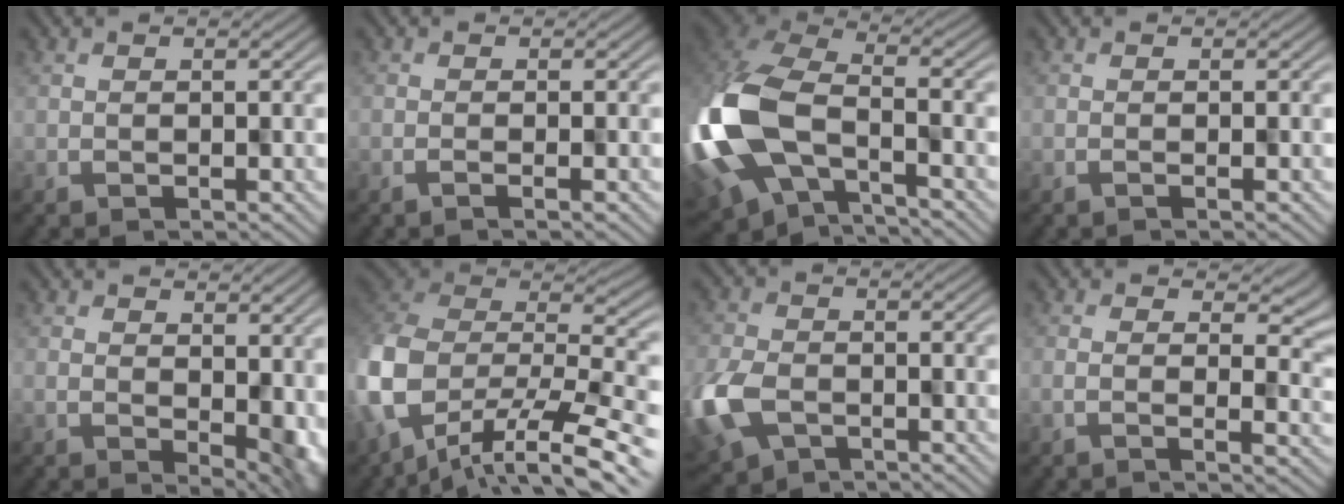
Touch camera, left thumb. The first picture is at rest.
{"total": 1.3, "force": [-0.6, 0.0, 1.2], "torque": [-0.015, 0.005, -0.021]}
{"total": 16.6, "force": [-3.4, 10.4, 12.4], "torque": [-0.315, -0.033, -0.055]}
{"total": 0.7, "force": [-0.3, 0.0, 0.6], "torque": [-0.007, 0.004, -0.011]}
{"total": 4.7, "force": [-0.4, 2.1, 4.2], "torque": [-0.060, -0.015, 0.014]}
{"total": 16.2, "force": [-6.4, 10.0, 11.0], "torque": [-0.275, -0.039, -0.092]}
{"total": 8.2, "force": [-3.7, 5.2, 5.3], "torque": [-0.139, -0.023, -0.073]}
{"total": 3.6, "force": [0.3, 0.8, 3.5], "torque": [-0.049, 0.002, -0.002]}